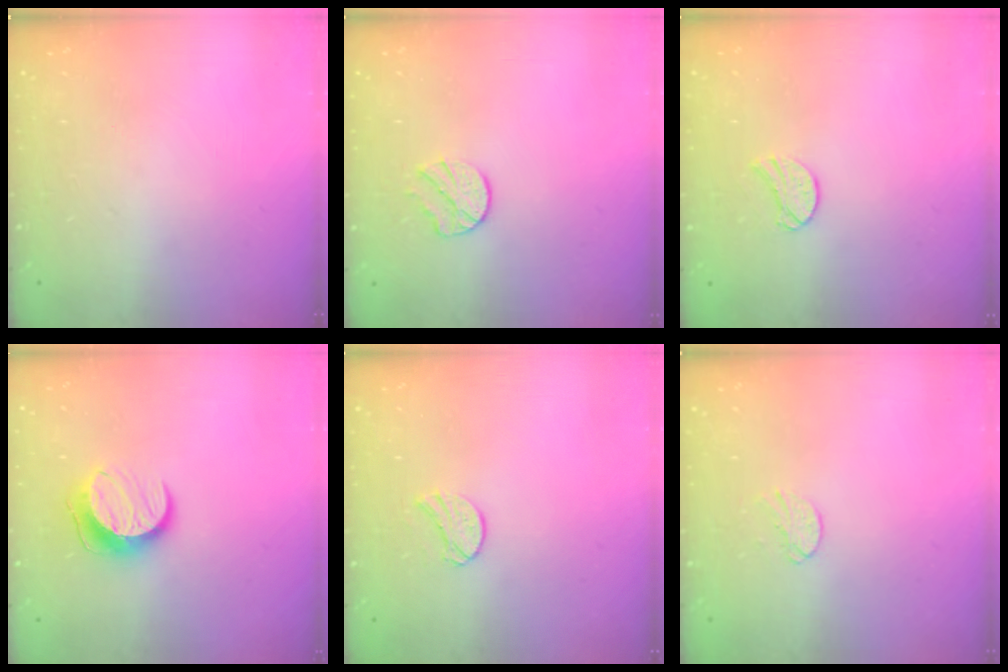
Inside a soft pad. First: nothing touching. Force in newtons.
{"total": 6.1, "press": 6.1, "slide": 0.7}
{"total": 7.7, "press": 7.7, "slide": 0.2}
{"total": 10.0, "press": 10.0, "slide": 0.4}
{"total": 7.1, "press": 7.0, "slide": 0.6}
{"total": 5.0, "press": 5.0, "slide": 0.4}